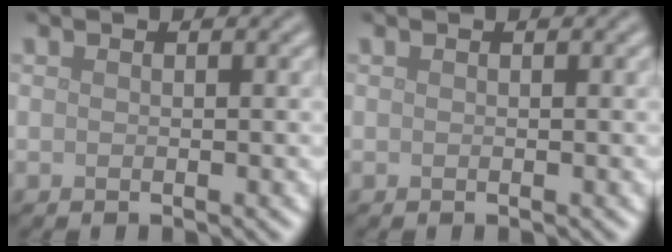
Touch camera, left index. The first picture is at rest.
{"total": 0.0}